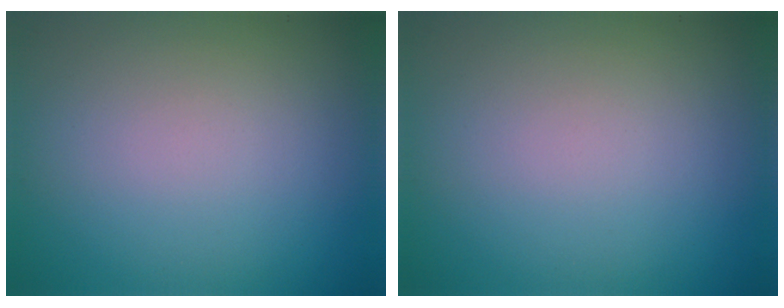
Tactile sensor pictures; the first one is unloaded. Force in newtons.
{"total": 0.0}